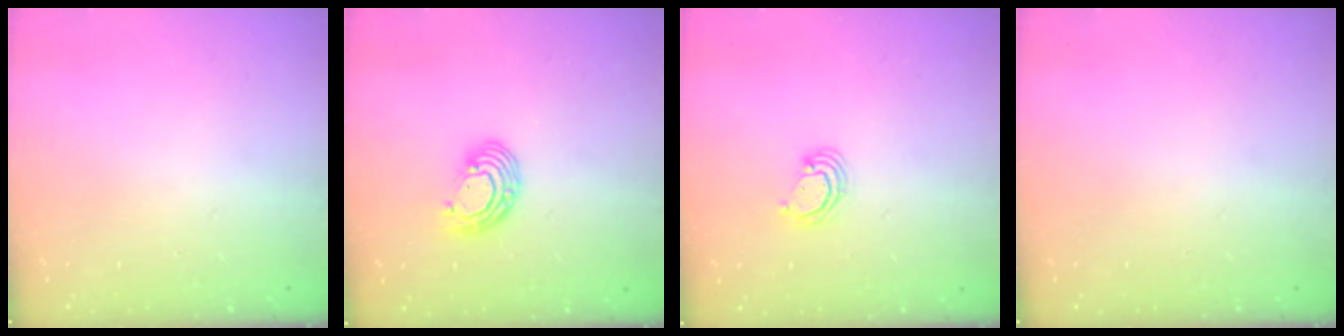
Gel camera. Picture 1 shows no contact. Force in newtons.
{"total": 8.4, "press": 8.3, "slide": 1.4}
{"total": 3.2, "press": 3.1, "slide": 0.3}
{"total": 0.0}